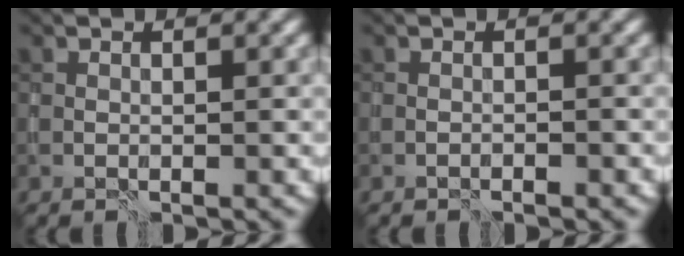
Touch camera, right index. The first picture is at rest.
{"total": 0.9, "force": [-0.8, 0.1, 0.4], "torque": [-0.009, -0.004, -0.015]}